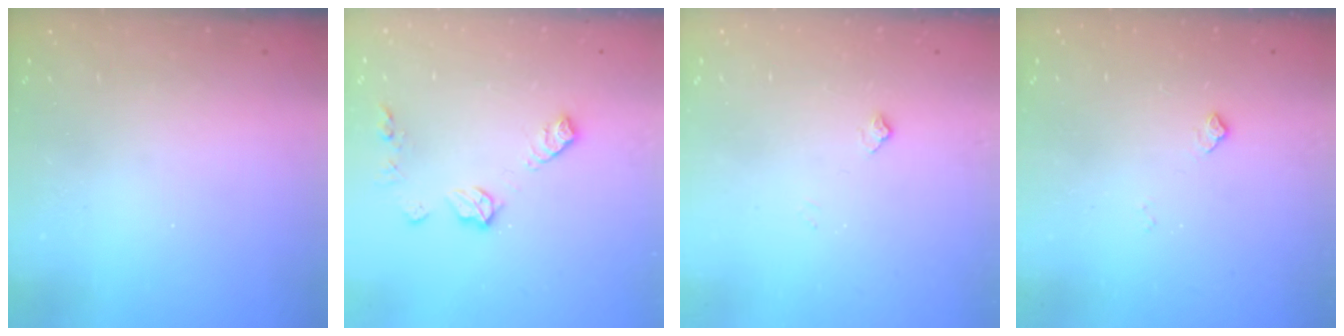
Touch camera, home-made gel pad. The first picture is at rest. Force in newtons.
{"total": 9.2, "press": 9.2, "slide": 0.3}
{"total": 5.4, "press": 5.3, "slide": 0.7}
{"total": 6.1, "press": 6.1, "slide": 0.7}